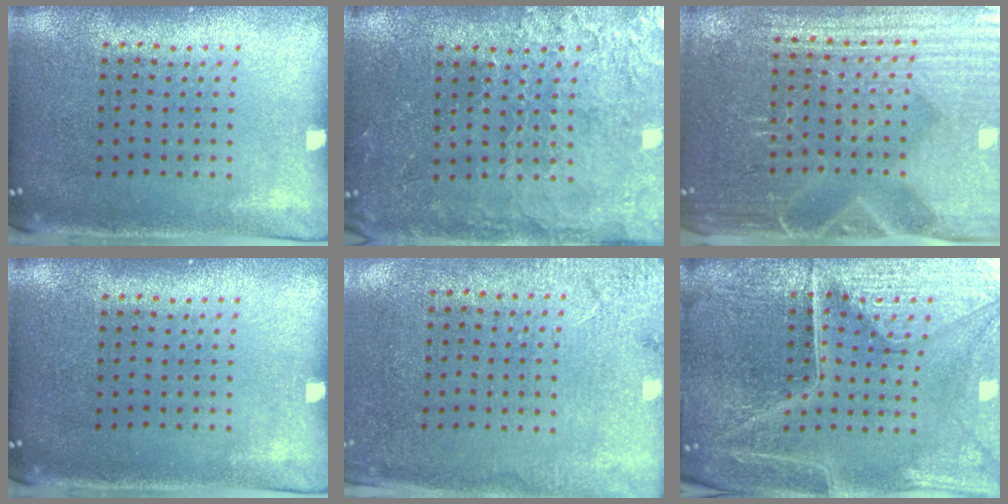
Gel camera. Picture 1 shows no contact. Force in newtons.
{"total": 3.3, "press": 3.1, "slide": 0.9}
{"total": 4.7, "press": 4.4, "slide": 1.4}
{"total": 0.0}
{"total": 2.6, "press": 2.2, "slide": 1.3}
{"total": 5.4, "press": 5.1, "slide": 1.7}